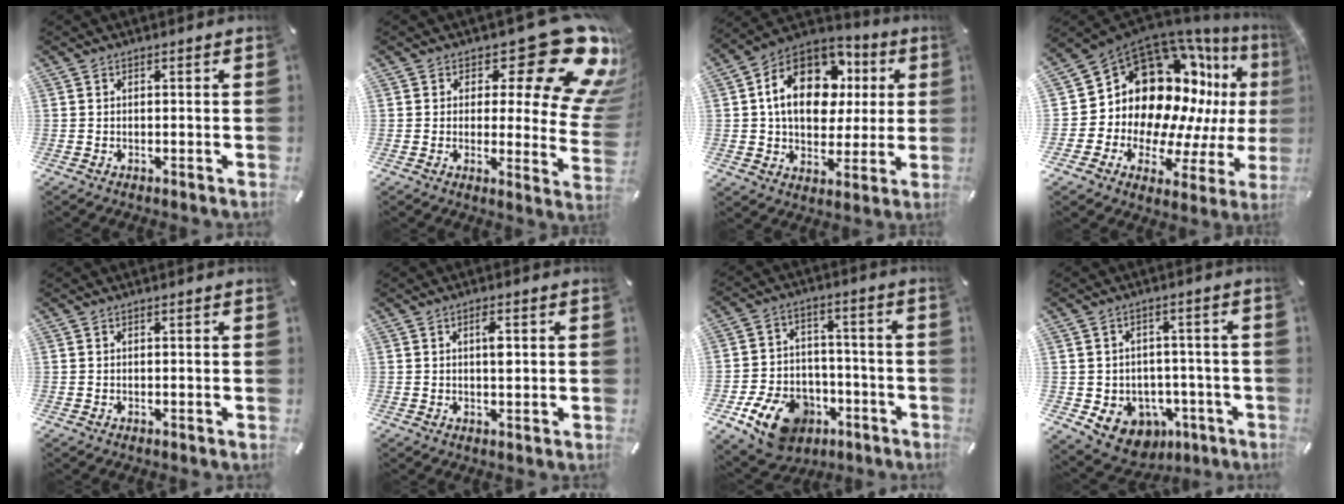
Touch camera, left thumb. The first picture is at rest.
{"total": 23.6, "force": [11.1, 9.5, 18.5], "torque": [-0.220, -0.076, 0.182]}
{"total": 17.4, "force": [4.5, 12.9, 10.8], "torque": [-0.191, -0.010, 0.085]}
{"total": 18.9, "force": [6.1, 14.3, 10.6], "torque": [-0.170, -0.103, 0.137]}
{"total": 0.0}
{"total": 3.3, "force": [0.7, 1.3, 2.9], "torque": [-0.046, 0.001, 0.005]}
{"total": 14.3, "force": [-7.5, 10.1, 6.8], "torque": [-0.102, 0.059, -0.122]}
{"total": 7.9, "force": [-2.6, 7.1, 2.3], "torque": [-0.037, 0.010, -0.034]}